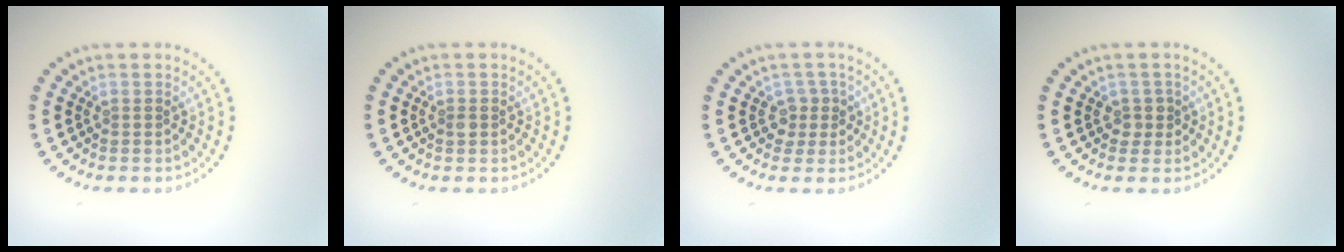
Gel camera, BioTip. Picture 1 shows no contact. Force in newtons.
{"total": 0.6, "press": 0.6, "slide": 0.1}
{"total": 1.8, "press": 1.4, "slide": 1.1}
{"total": 1.3, "press": 1.1, "slide": 0.7}